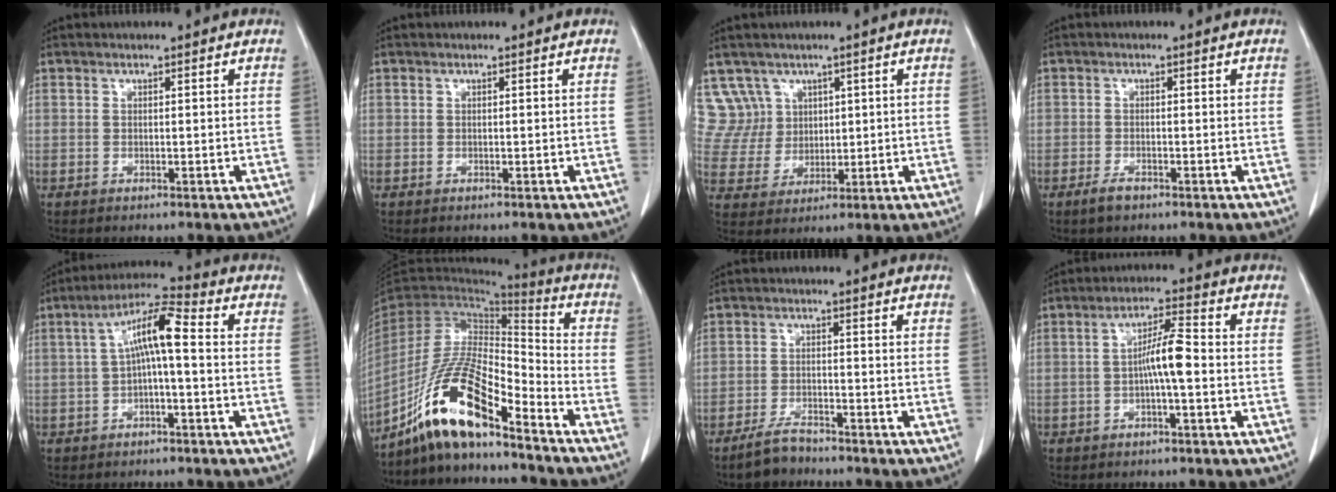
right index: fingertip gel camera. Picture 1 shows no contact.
{"total": 0.0}
{"total": 6.9, "force": [3.7, 5.8, -0.6], "torque": [0.015, 0.020, 0.082]}
{"total": 2.0, "force": [-1.4, 0.9, 1.2], "torque": [-0.026, 0.000, -0.023]}
{"total": 8.0, "force": [0.3, 1.3, 7.9], "torque": [-0.146, 0.032, 0.002]}
{"total": 14.9, "force": [-10.6, 2.3, 10.1], "torque": [-0.196, 0.003, -0.196]}
{"total": 4.1, "force": [-3.6, 1.2, 1.5], "torque": [-0.034, -0.003, -0.065]}
{"total": 5.7, "force": [-0.9, 0.5, 5.6], "torque": [-0.101, 0.013, -0.017]}